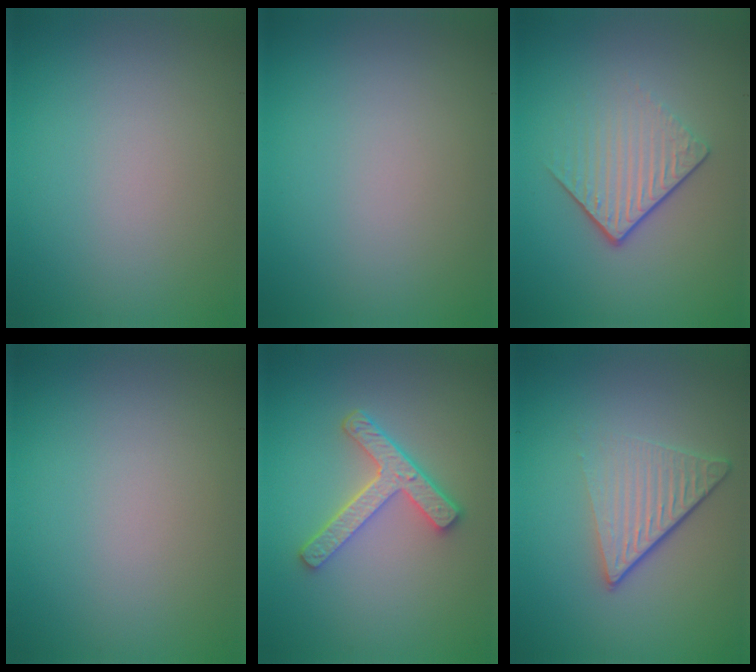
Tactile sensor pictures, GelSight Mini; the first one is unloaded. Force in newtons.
{"total": 0.0}
{"total": 4.2, "press": 2.6, "slide": 3.3}
{"total": 0.0}
{"total": 4.4, "press": 3.4, "slide": 2.8}
{"total": 4.9, "press": 3.0, "slide": 3.9}